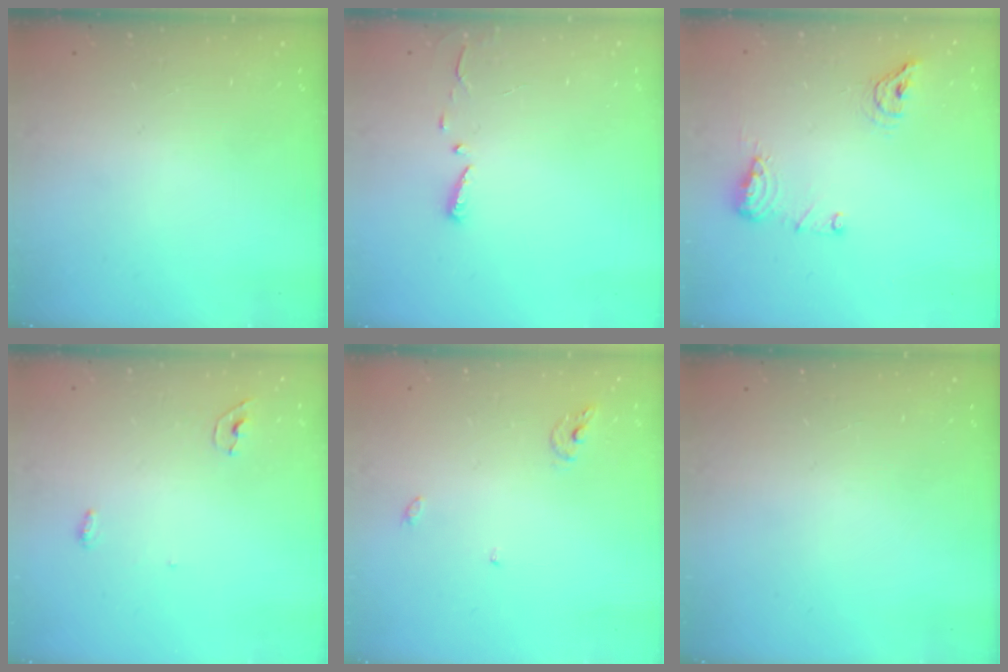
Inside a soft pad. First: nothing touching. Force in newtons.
{"total": 3.0, "press": 2.9, "slide": 0.3}
{"total": 8.9, "press": 8.8, "slide": 1.4}
{"total": 6.4, "press": 4.1, "slide": 4.9}
{"total": 4.9, "press": 4.9, "slide": 0.4}
{"total": 0.0}